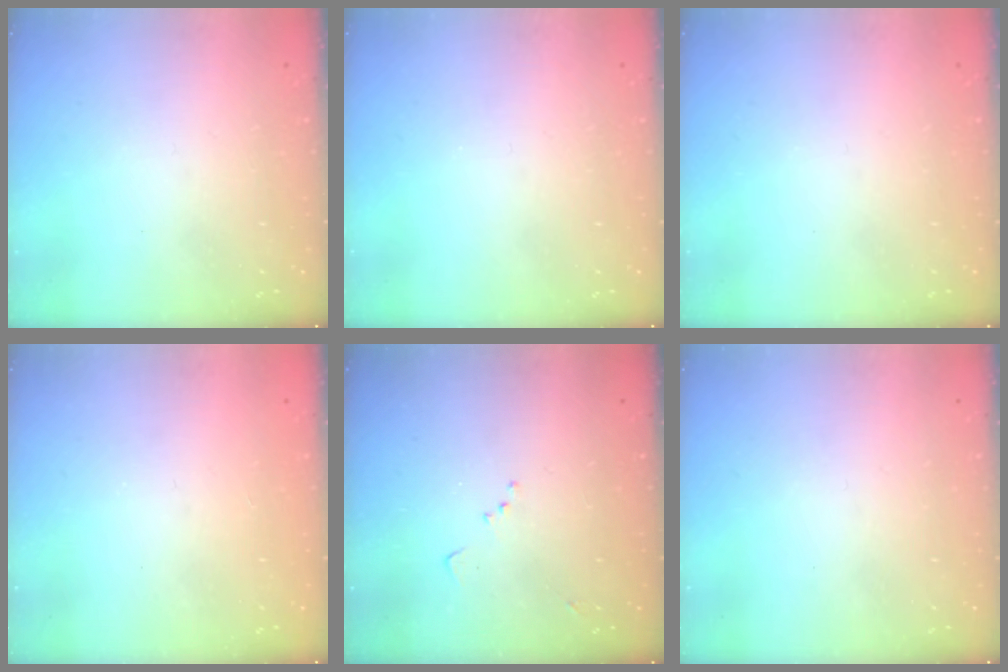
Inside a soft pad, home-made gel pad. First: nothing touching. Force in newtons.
{"total": 0.0}
{"total": 0.0}
{"total": 1.5, "press": 1.2, "slide": 0.9}
{"total": 7.9, "press": 7.8, "slide": 0.9}
{"total": 0.0}